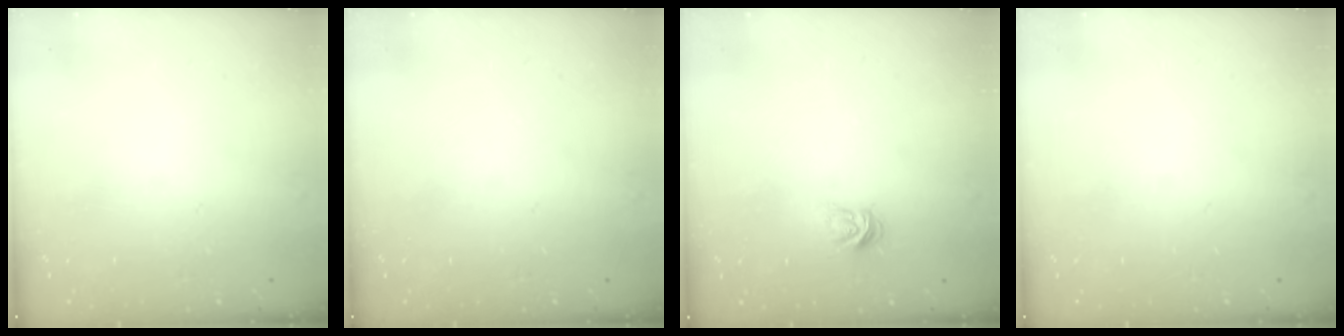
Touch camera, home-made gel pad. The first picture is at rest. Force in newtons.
{"total": 0.0}
{"total": 5.5, "press": 5.5, "slide": 0.6}
{"total": 0.0}